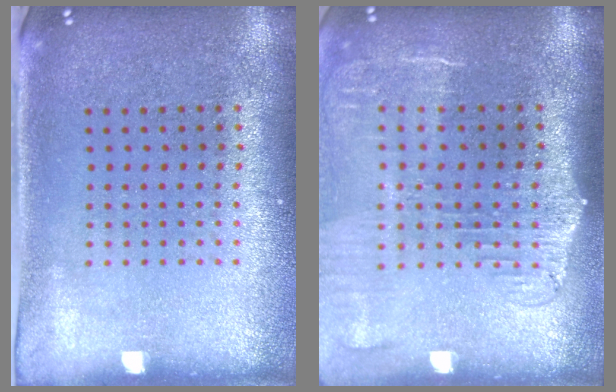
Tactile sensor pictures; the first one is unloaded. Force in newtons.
{"total": 2.1, "press": 1.7, "slide": 1.2}